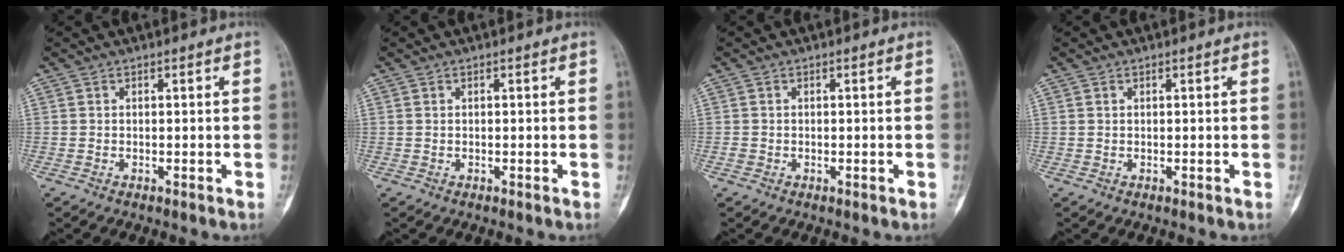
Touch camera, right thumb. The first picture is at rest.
{"total": 0.0}
{"total": 0.9, "force": [-0.4, 0.6, 0.5], "torque": [-0.005, 0.002, -0.006]}
{"total": 0.0}